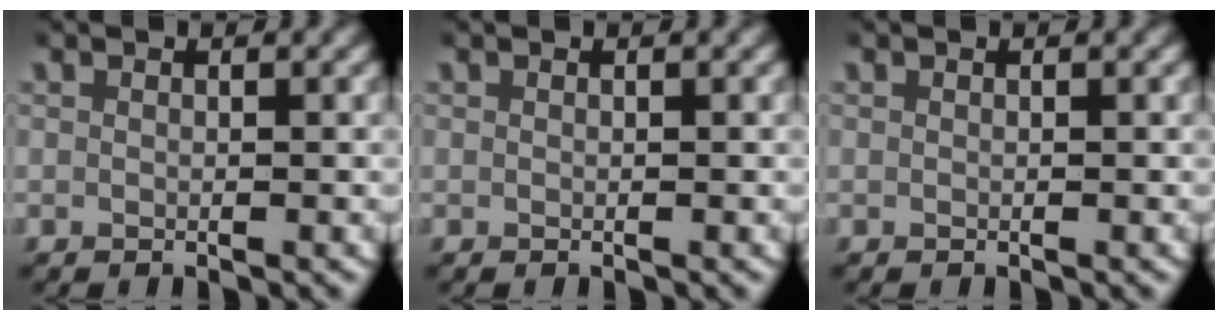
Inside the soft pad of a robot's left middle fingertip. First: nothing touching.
{"total": 0.0}
{"total": 0.0}